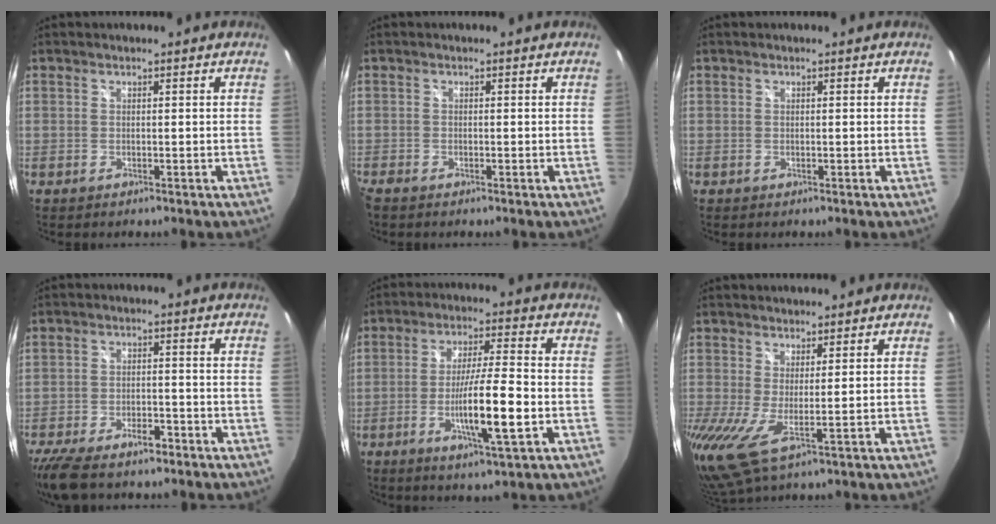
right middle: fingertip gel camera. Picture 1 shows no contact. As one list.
[{"total": 1.6, "force": [-1.4, 0.5, 0.5], "torque": [-0.014, -0.007, -0.029]}, {"total": 0.0}, {"total": 10.4, "force": [-8.1, 3.7, 5.5], "torque": [-0.130, -0.021, -0.137]}, {"total": 10.8, "force": [-3.3, 0.5, 10.3], "torque": [-0.185, -0.011, -0.058]}, {"total": 6.8, "force": [1.6, 1.3, 6.4], "torque": [-0.123, -0.015, 0.020]}]